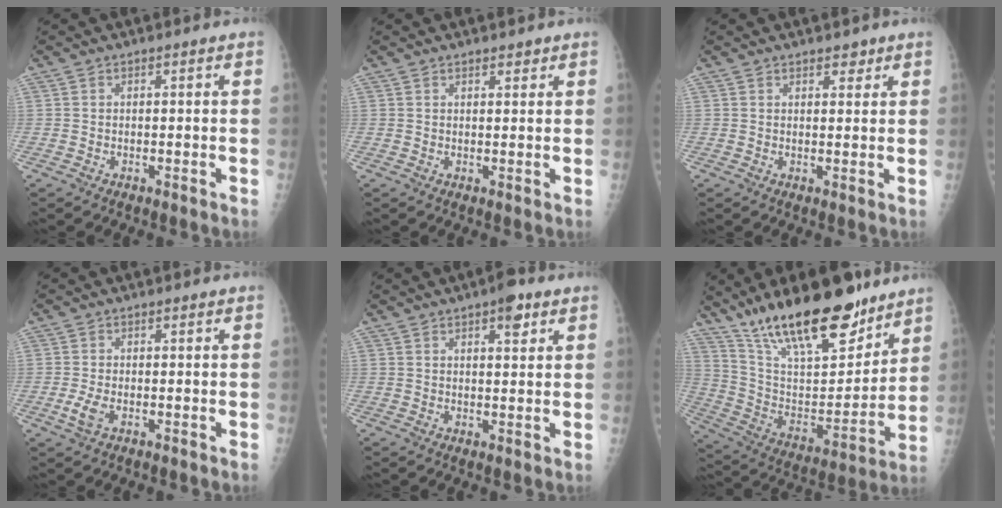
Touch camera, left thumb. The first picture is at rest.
{"total": 1.5, "force": [1.2, 0.7, 0.6], "torque": [-0.001, -0.008, 0.016]}
{"total": 2.1, "force": [1.6, 1.1, 0.9], "torque": [0.004, -0.009, 0.019]}
{"total": 2.6, "force": [-0.6, 1.4, 2.2], "torque": [-0.055, -0.006, -0.014]}
{"total": 4.7, "force": [2.7, 1.8, 3.5], "torque": [-0.037, -0.010, 0.033]}
{"total": 26.5, "force": [19.0, 9.3, 16.0], "torque": [-0.234, -0.073, 0.326]}